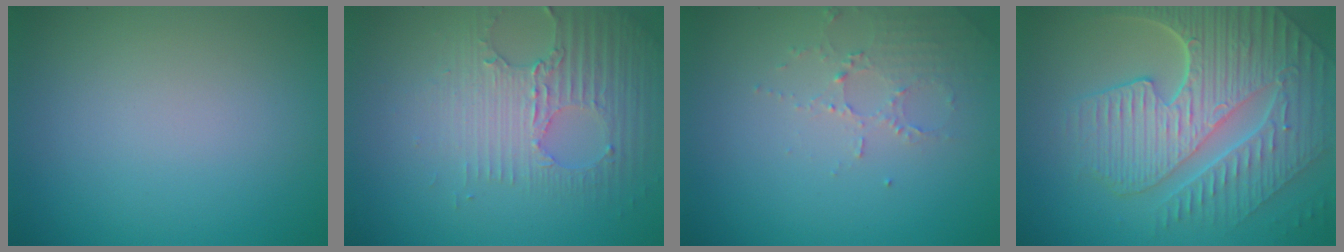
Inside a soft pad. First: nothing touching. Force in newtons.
{"total": 3.5, "press": 3.4, "slide": 0.9}
{"total": 2.1, "press": 2.1, "slide": 0.4}
{"total": 9.6, "press": 6.5, "slide": 7.1}